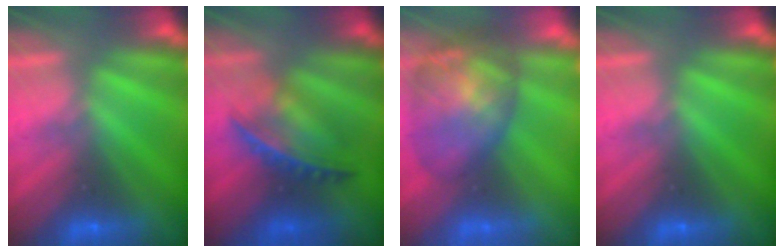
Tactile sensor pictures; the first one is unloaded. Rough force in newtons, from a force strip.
{"total": 6.8}
{"total": 7.1}
{"total": 0.0}